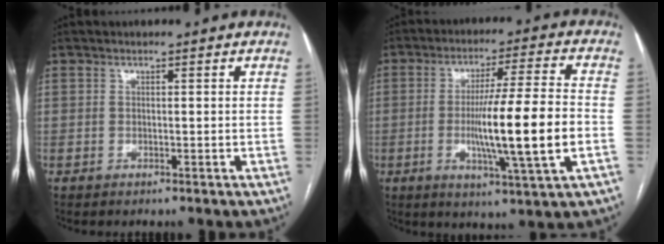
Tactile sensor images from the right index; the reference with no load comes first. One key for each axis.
{"total": 14.2, "fx": -2.6, "fy": -0.6, "fz": 14.0, "tx": -0.241, "ty": -0.012, "tz": -0.049}